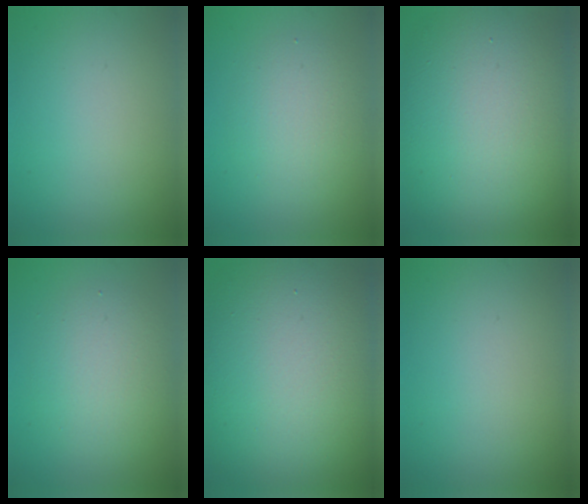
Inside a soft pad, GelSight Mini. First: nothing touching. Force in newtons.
{"total": 3.6, "press": 3.6, "slide": 0.1}
{"total": 14.9, "press": 14.9, "slide": 1.1}
{"total": 4.1, "press": 4.1, "slide": 0.2}
{"total": 18.1, "press": 18.1, "slide": 0.8}
{"total": 0.0}